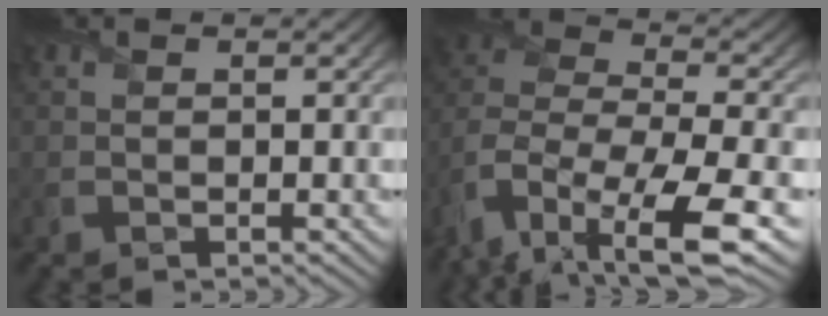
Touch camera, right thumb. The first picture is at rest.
{"total": 14.5, "force": [-8.2, 6.9, 9.7], "torque": [-0.235, -0.024, -0.111]}